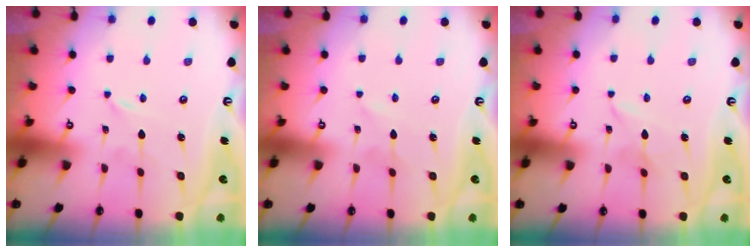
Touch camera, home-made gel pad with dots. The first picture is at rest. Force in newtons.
{"total": 1.2, "press": 1.1, "slide": 0.2}
{"total": 1.9, "press": 1.9, "slide": 0.3}